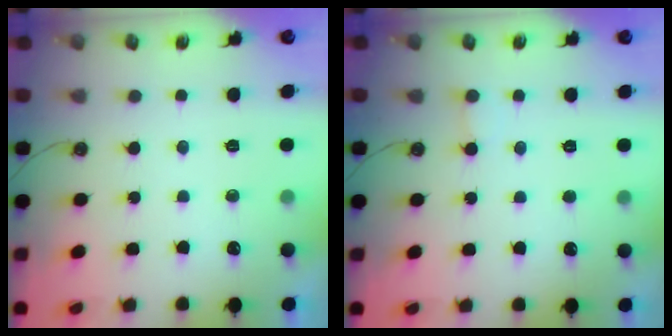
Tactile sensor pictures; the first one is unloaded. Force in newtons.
{"total": 2.0, "press": 2.0, "slide": 0.1}